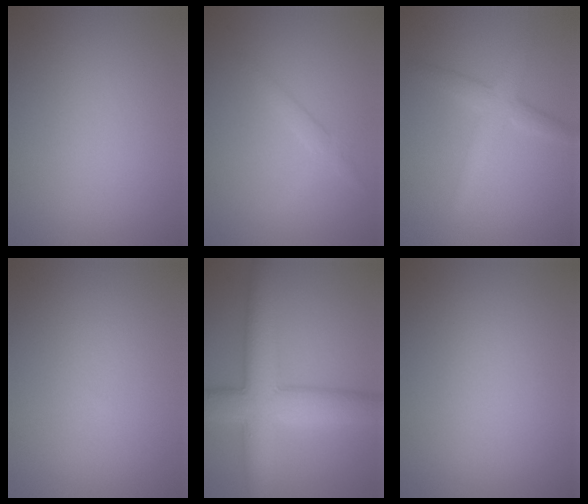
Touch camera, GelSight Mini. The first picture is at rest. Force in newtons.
{"total": 1.6, "press": 1.6, "slide": 0.1}
{"total": 2.9, "press": 2.9, "slide": 0.1}
{"total": 0.0}
{"total": 8.4, "press": 8.4, "slide": 0.2}
{"total": 0.0}